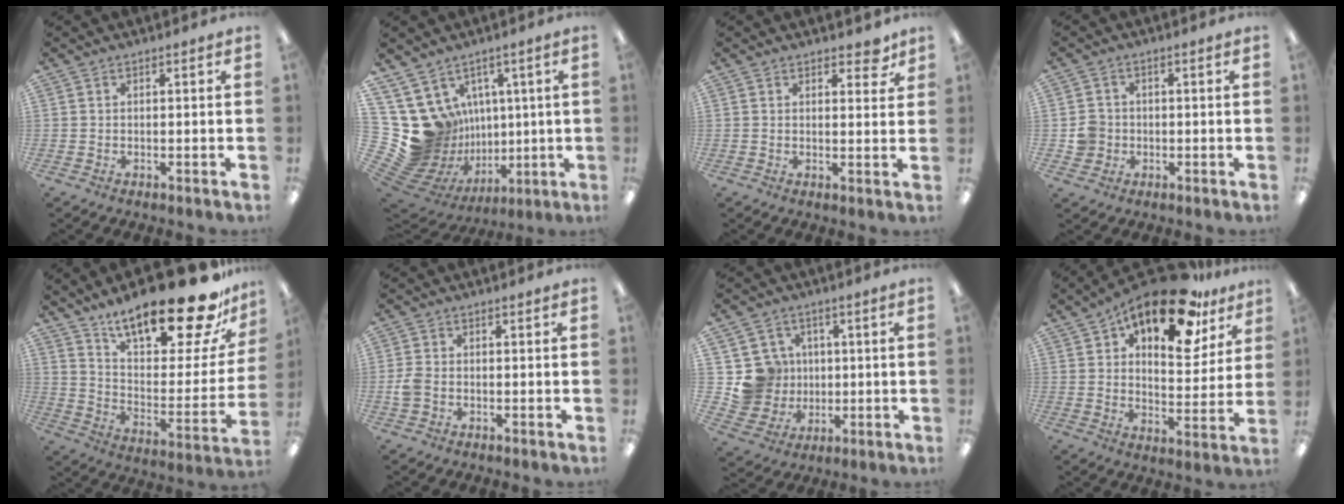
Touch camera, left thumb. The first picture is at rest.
{"total": 18.3, "force": [1.6, 17.0, 6.5], "torque": [-0.162, -0.056, 0.078]}
{"total": 4.3, "force": [3.3, 2.1, 1.9], "torque": [-0.011, -0.015, 0.054]}
{"total": 4.7, "force": [-0.6, 4.6, 0.9], "torque": [-0.012, 0.009, -0.008]}
{"total": 25.5, "force": [18.9, 7.5, 15.4], "torque": [-0.224, -0.130, 0.310]}
{"total": 3.4, "force": [-0.8, 2.4, 2.1], "torque": [-0.043, 0.004, -0.015]}
{"total": 10.8, "force": [1.4, 10.6, 1.8], "torque": [-0.058, 0.002, 0.045]}
{"total": 20.2, "force": [13.7, 8.2, 12.3], "torque": [-0.175, -0.079, 0.224]}